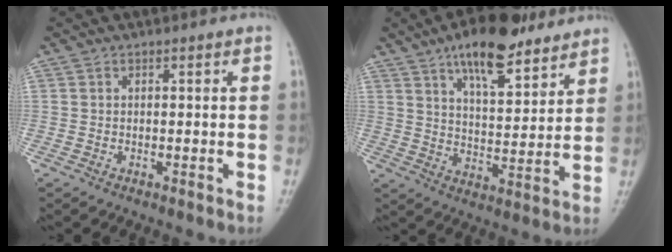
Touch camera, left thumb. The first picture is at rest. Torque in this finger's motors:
{"motor_torque": [3.43, 1.58, 1.48, -1.29, 0.28]}